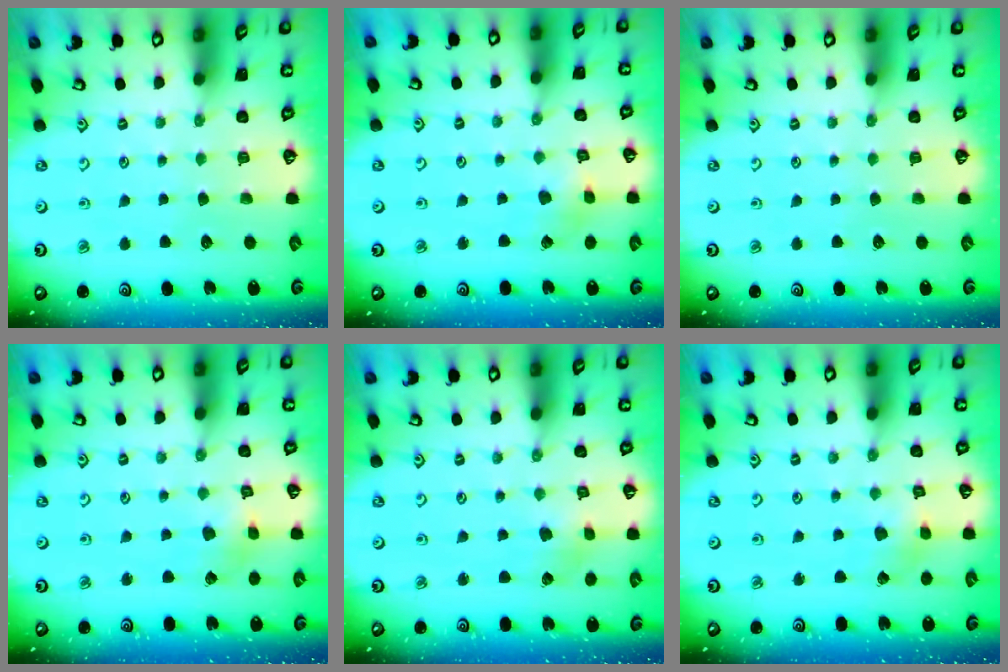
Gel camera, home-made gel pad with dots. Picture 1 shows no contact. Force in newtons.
{"total": 2.7, "press": 2.7, "slide": 0.3}
{"total": 0.0}
{"total": 2.7, "press": 2.7, "slide": 0.3}
{"total": 2.5, "press": 2.5, "slide": 0.6}
{"total": 2.8, "press": 2.8, "slide": 0.3}